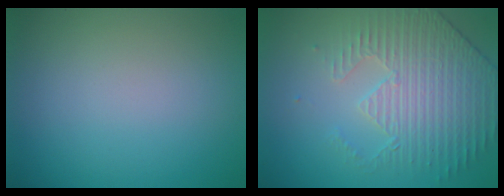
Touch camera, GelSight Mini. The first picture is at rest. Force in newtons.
{"total": 4.4, "press": 3.8, "slide": 2.3}